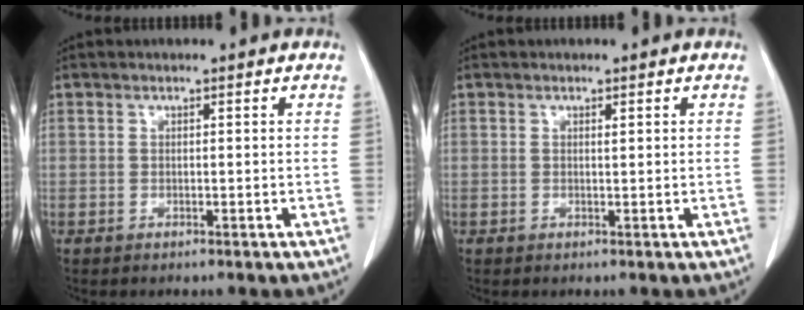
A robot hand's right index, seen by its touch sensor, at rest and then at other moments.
{"total": 0.5, "force": [0.3, 0.0, 0.4], "torque": [-0.009, -0.001, 0.005]}